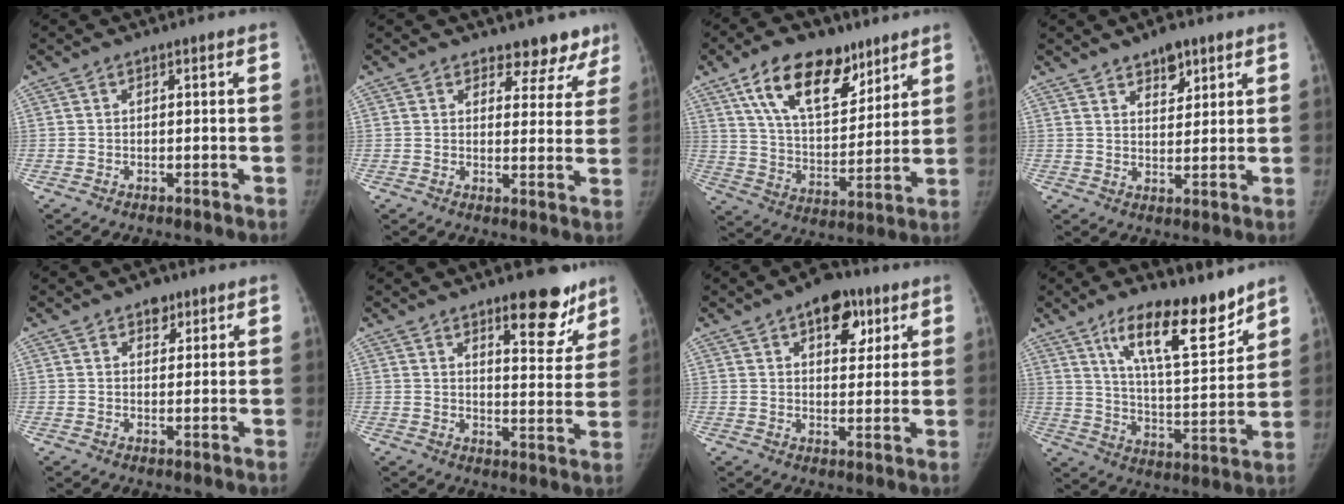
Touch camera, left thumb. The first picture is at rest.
{"total": 7.3, "force": [6.1, 3.7, 1.2], "torque": [0.033, -0.035, 0.061]}
{"total": 18.3, "force": [10.9, 9.6, 11.1], "torque": [-0.143, -0.047, 0.192]}
{"total": 5.2, "force": [3.5, 2.7, 2.8], "torque": [-0.021, -0.022, 0.057]}
{"total": 3.3, "force": [2.1, 2.1, 1.4], "torque": [0.001, -0.011, 0.031]}
{"total": 11.7, "force": [8.0, 4.1, 7.5], "torque": [-0.055, -0.052, 0.111]}
{"total": 10.3, "force": [5.5, 5.8, 6.5], "torque": [-0.053, -0.018, 0.075]}
{"total": 16.3, "force": [11.2, 4.8, 10.9], "torque": [-0.142, -0.078, 0.194]}